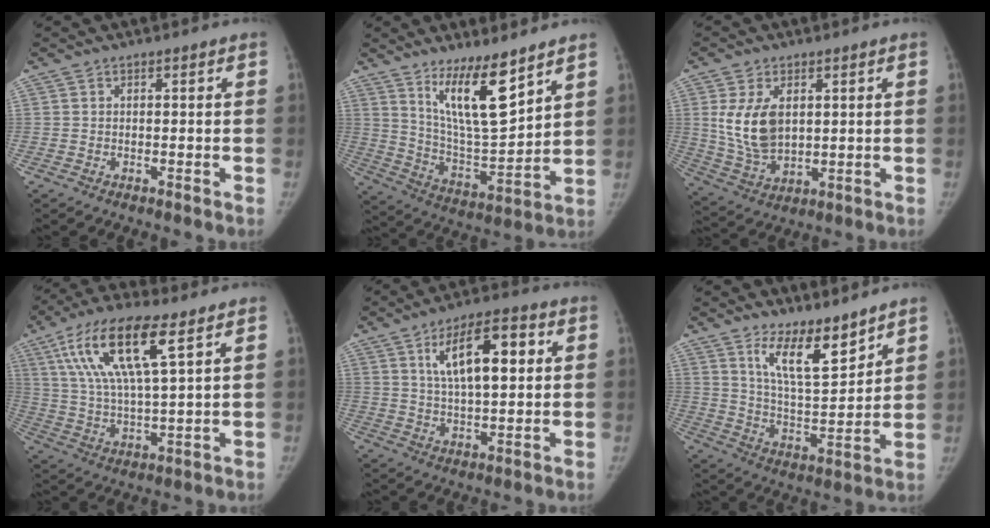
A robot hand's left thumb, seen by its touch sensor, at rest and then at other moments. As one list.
[{"total": 14.2, "force": [9.2, 3.4, 10.3], "torque": [-0.159, -0.077, 0.178]}, {"total": 11.0, "force": [2.4, 6.8, 8.4], "torque": [-0.149, -0.015, 0.061]}, {"total": 16.5, "force": [7.5, 4.6, 14.0], "torque": [-0.276, -0.014, 0.139]}, {"total": 12.8, "force": [3.9, 5.2, 11.1], "torque": [-0.167, -0.001, 0.064]}, {"total": 11.1, "force": [8.0, 3.3, 7.0], "torque": [-0.102, -0.072, 0.153]}]